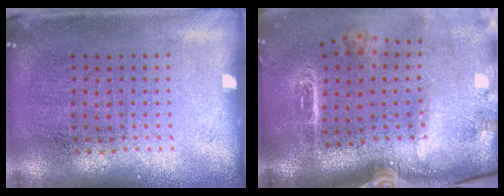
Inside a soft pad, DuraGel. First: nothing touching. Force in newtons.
{"total": 2.6, "press": 1.9, "slide": 1.7}